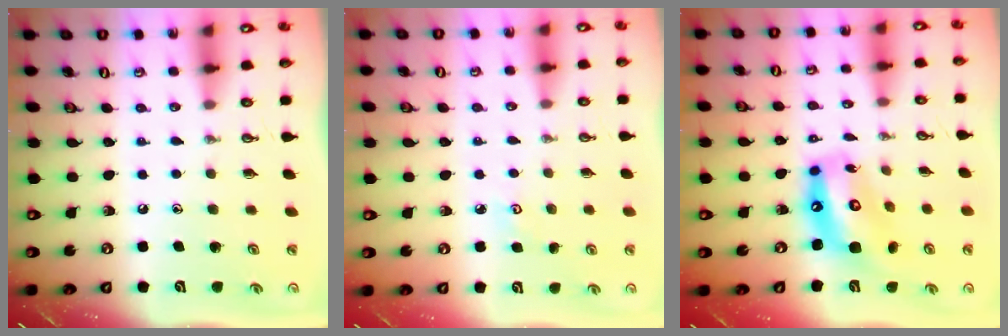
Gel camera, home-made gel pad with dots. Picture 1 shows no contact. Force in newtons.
{"total": 2.8, "press": 2.8, "slide": 0.3}
{"total": 15.2, "press": 15.1, "slide": 1.7}